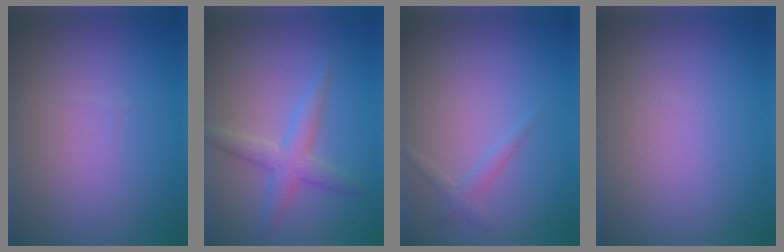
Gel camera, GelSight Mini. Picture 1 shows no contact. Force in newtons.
{"total": 2.9, "press": 2.9, "slide": 0.3}
{"total": 1.0, "press": 1.0, "slide": 0.2}
{"total": 0.0}